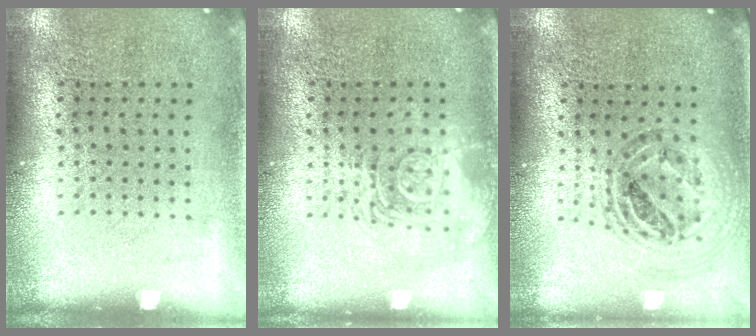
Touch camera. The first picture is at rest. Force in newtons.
{"total": 2.7, "press": 2.7, "slide": 0.4}
{"total": 1.0, "press": 1.0, "slide": 0.3}